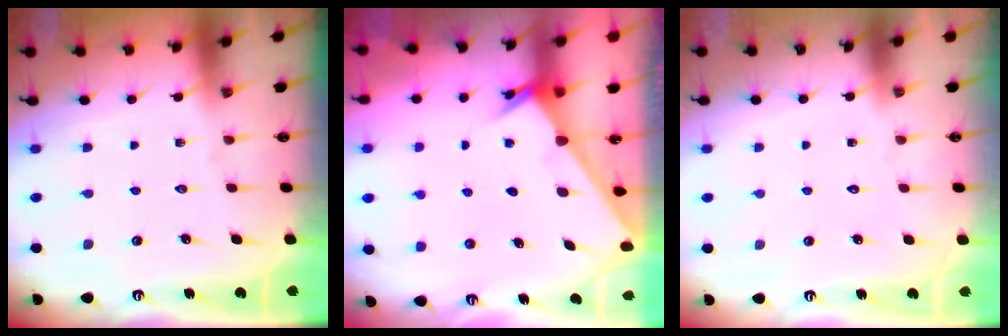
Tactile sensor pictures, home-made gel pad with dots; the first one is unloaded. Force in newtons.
{"total": 2.4, "press": 2.4, "slide": 0.2}
{"total": 1.5, "press": 1.5, "slide": 0.1}